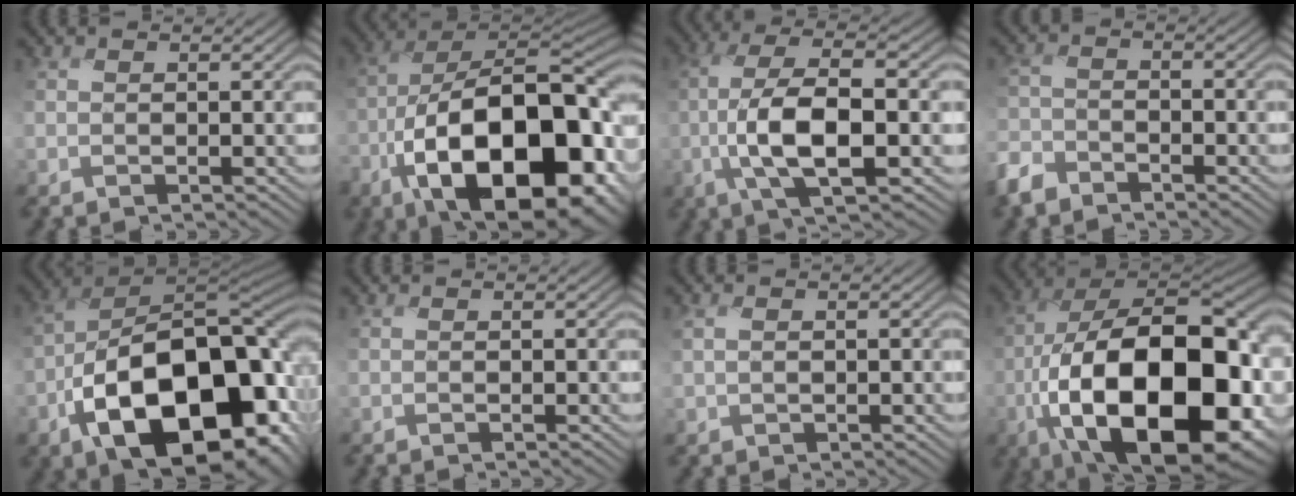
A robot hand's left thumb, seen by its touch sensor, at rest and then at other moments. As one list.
[{"total": 21.3, "force": [-7.8, 11.1, 16.4], "torque": [-0.277, -0.030, -0.117]}, {"total": 10.7, "force": [-2.0, 4.2, 9.7], "torque": [-0.200, 0.003, -0.037]}, {"total": 4.3, "force": [-3.7, 2.1, 0.8], "torque": [-0.027, -0.010, -0.090]}, {"total": 20.1, "force": [-6.9, 12.2, 14.4], "torque": [-0.235, -0.056, -0.096]}, {"total": 0.0}, {"total": 1.7, "force": [0.5, 1.5, 0.8], "torque": [-0.023, -0.001, 0.016]}, {"total": 22.4, "force": [-6.4, 11.9, 17.9], "torque": [-0.341, -0.030, -0.090]}]